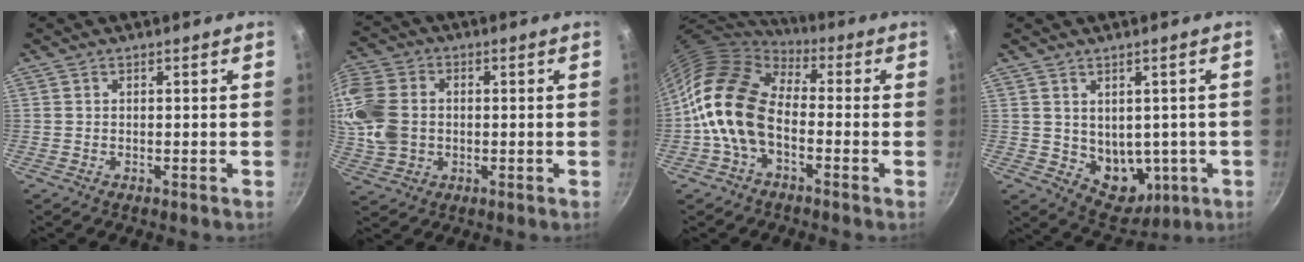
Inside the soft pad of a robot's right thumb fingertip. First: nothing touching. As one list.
[{"total": 15.1, "force": [0.4, 11.9, 9.3], "torque": [-0.200, 0.015, 0.004]}, {"total": 14.3, "force": [-3.0, 9.1, 10.6], "torque": [-0.169, 0.035, -0.075]}, {"total": 9.2, "force": [-0.5, 7.0, 5.9], "torque": [-0.051, -0.011, 0.018]}]